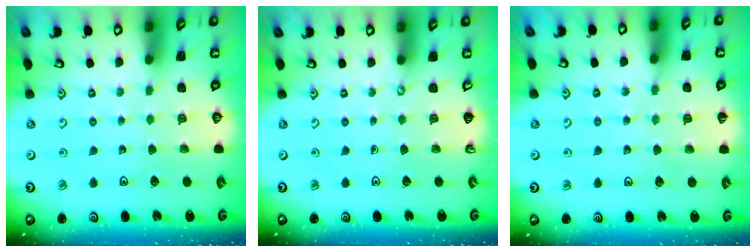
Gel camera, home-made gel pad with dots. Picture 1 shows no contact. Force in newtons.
{"total": 0.0}
{"total": 3.0, "press": 2.9, "slide": 0.6}